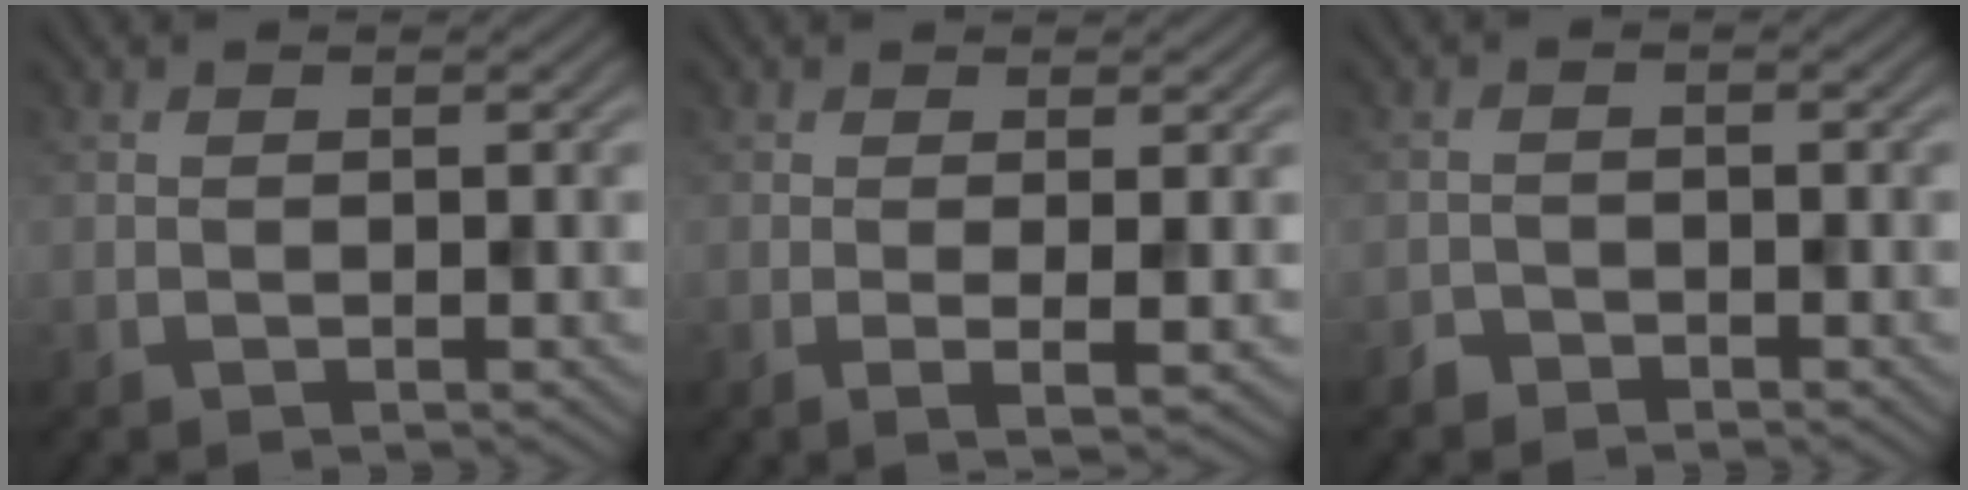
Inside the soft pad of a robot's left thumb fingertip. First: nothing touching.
{"total": 2.5, "force": [0.2, 0.5, 2.4], "torque": [-0.040, 0.000, 0.003]}
{"total": 1.3, "force": [-1.1, 0.4, -0.4], "torque": [0.009, -0.002, -0.022]}